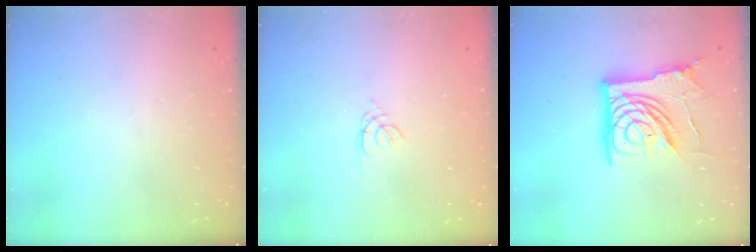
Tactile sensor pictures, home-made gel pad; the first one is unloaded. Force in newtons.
{"total": 1.2, "press": 1.2, "slide": 0.3}
{"total": 19.2, "press": 19.1, "slide": 2.1}